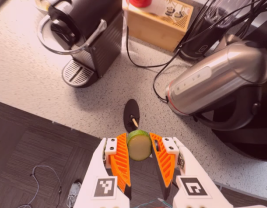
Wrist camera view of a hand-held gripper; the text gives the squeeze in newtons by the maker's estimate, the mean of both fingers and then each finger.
{"total": 9.1, "left": 8.6, "right": 9.6}